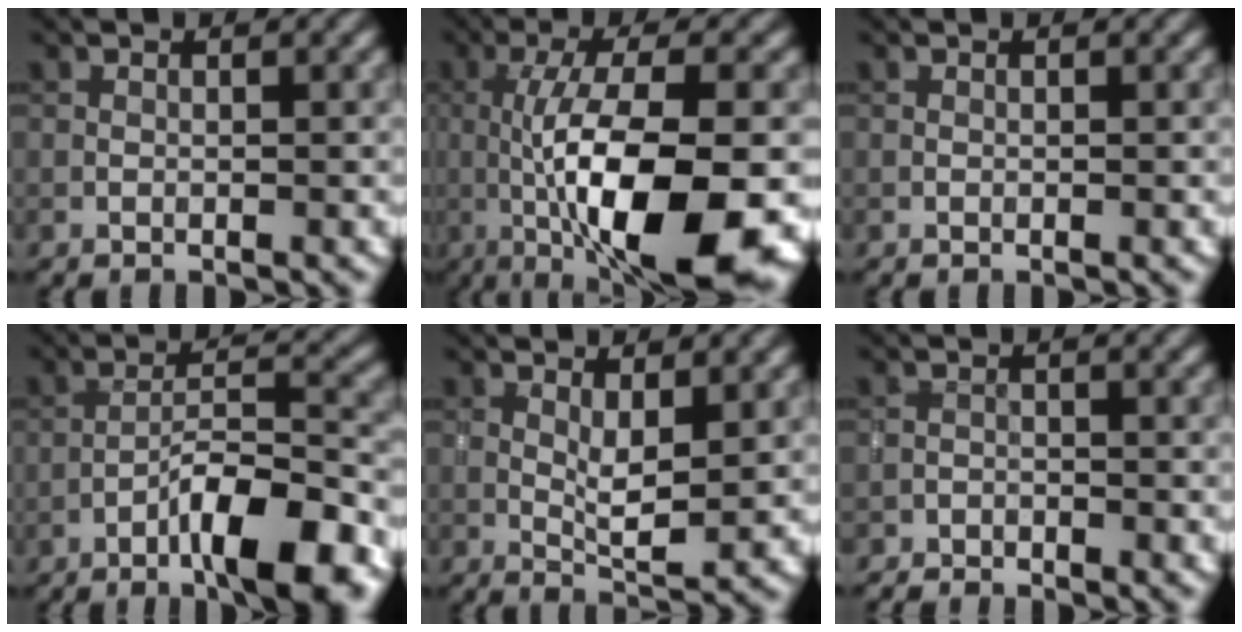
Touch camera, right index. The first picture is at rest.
{"total": 13.0, "force": [-2.4, 3.9, 12.1], "torque": [-0.191, -0.014, -0.039]}
{"total": 0.0}
{"total": 8.9, "force": [-5.1, 1.7, 7.1], "torque": [-0.114, 0.017, -0.081]}
{"total": 3.1, "force": [0.6, 1.0, 2.8], "torque": [-0.049, -0.008, 0.014]}
{"total": 2.4, "force": [-2.3, 0.7, 0.3], "torque": [-0.006, 0.002, -0.040]}